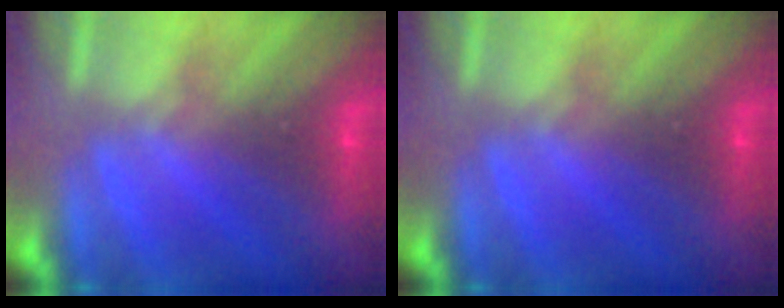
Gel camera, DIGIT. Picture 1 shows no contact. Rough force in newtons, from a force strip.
{"total": 0.0}